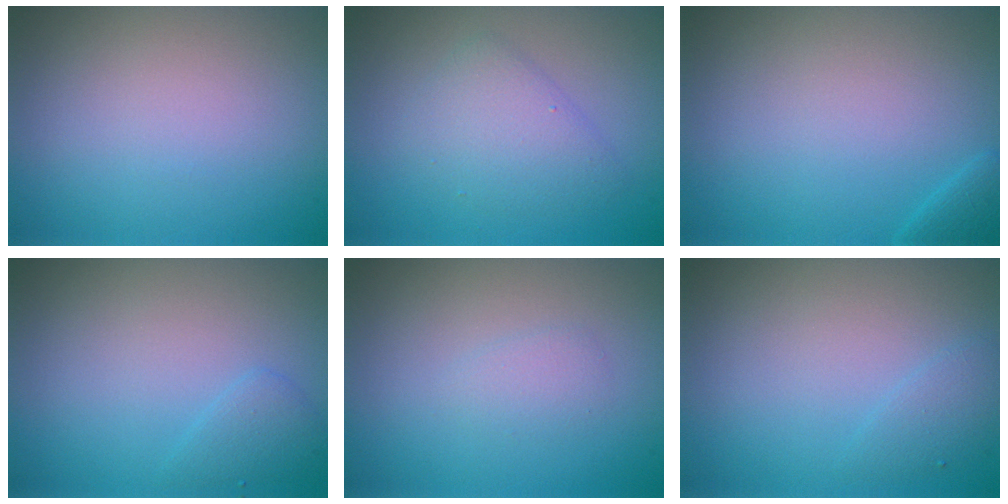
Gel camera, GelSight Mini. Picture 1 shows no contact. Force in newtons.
{"total": 2.9, "press": 2.9, "slide": 0.2}
{"total": 1.4, "press": 1.4, "slide": 0.1}
{"total": 1.3, "press": 1.3, "slide": 0.1}
{"total": 1.0, "press": 1.0, "slide": 0.1}
{"total": 1.2, "press": 1.2, "slide": 0.1}